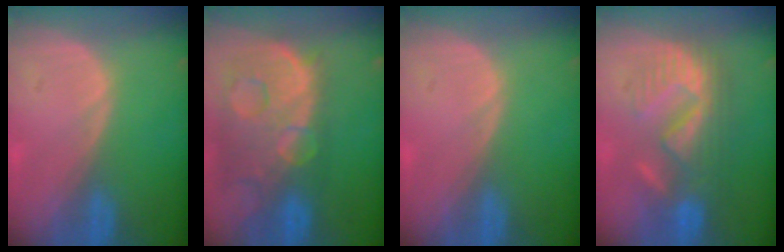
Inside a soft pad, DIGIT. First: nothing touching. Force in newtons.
{"total": 13.8, "press": 11.2, "slide": 8.0}
{"total": 0.0}
{"total": 8.7, "press": 8.6, "slide": 1.5}